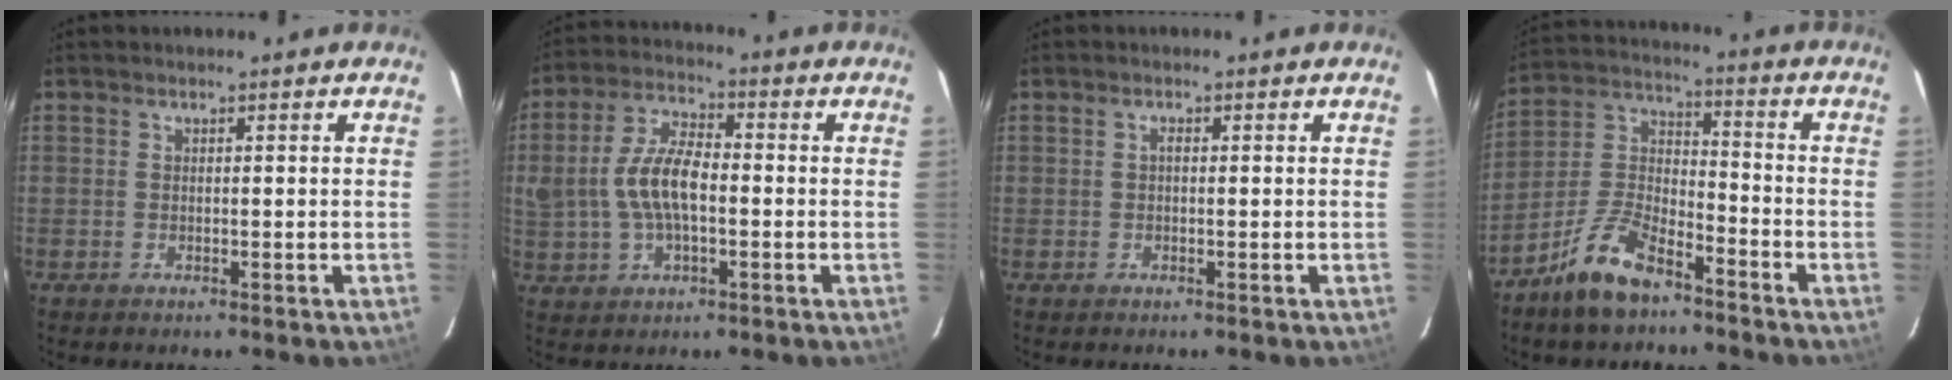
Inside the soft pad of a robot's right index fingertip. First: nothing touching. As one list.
[{"total": 10.1, "force": [-0.8, 5.1, 8.6], "torque": [-0.174, 0.013, -0.010]}, {"total": 0.6, "force": [0.0, 0.3, 0.6], "torque": [-0.010, 0.004, -0.001]}, {"total": 11.4, "force": [-8.0, 4.5, 6.8], "torque": [-0.152, 0.020, -0.154]}]